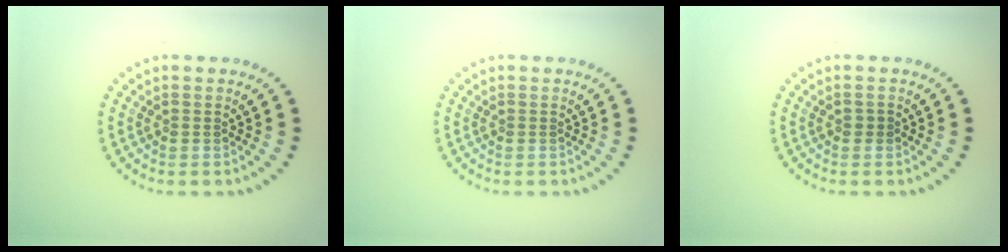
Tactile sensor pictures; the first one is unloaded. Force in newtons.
{"total": 0.0}
{"total": 0.7, "press": 0.6, "slide": 0.1}